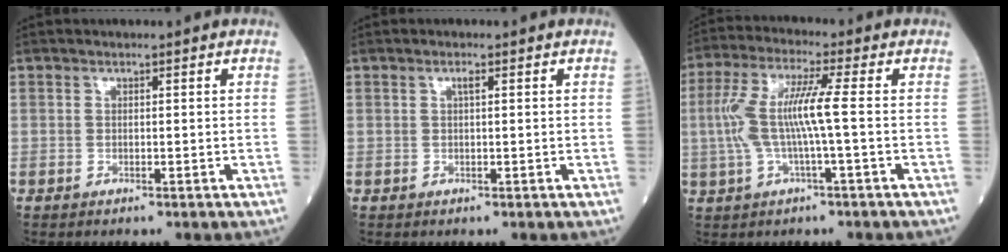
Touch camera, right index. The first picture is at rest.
{"total": 0.8, "force": [0.4, 0.0, 0.7], "torque": [-0.017, 0.002, 0.009]}
{"total": 8.4, "force": [-0.2, 0.3, 8.4], "torque": [-0.178, 0.018, -0.008]}